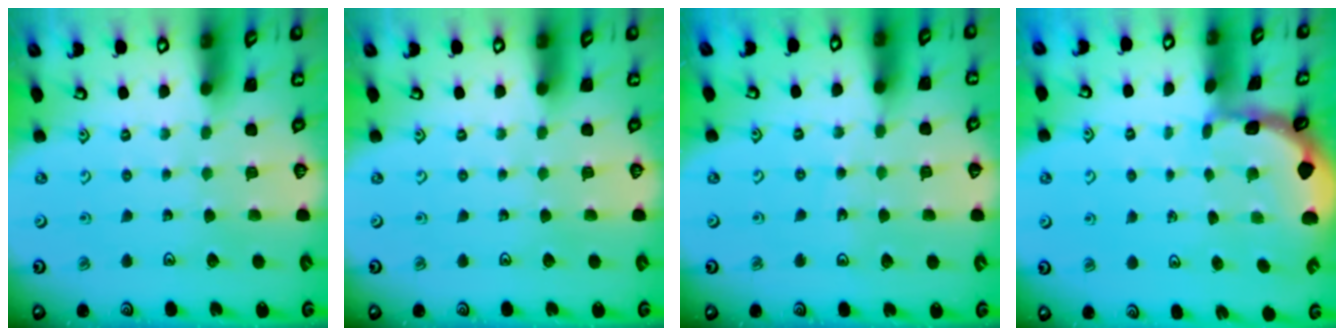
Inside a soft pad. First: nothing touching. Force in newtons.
{"total": 0.0}
{"total": 5.6, "press": 5.2, "slide": 2.0}
{"total": 1.5, "press": 1.5, "slide": 0.1}